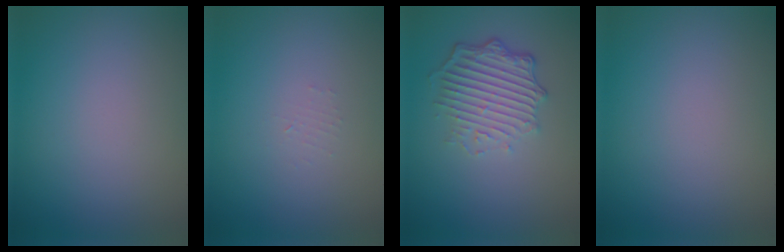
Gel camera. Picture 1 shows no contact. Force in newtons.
{"total": 0.7, "press": 0.7, "slide": 0.1}
{"total": 4.9, "press": 3.6, "slide": 3.4}
{"total": 0.0}